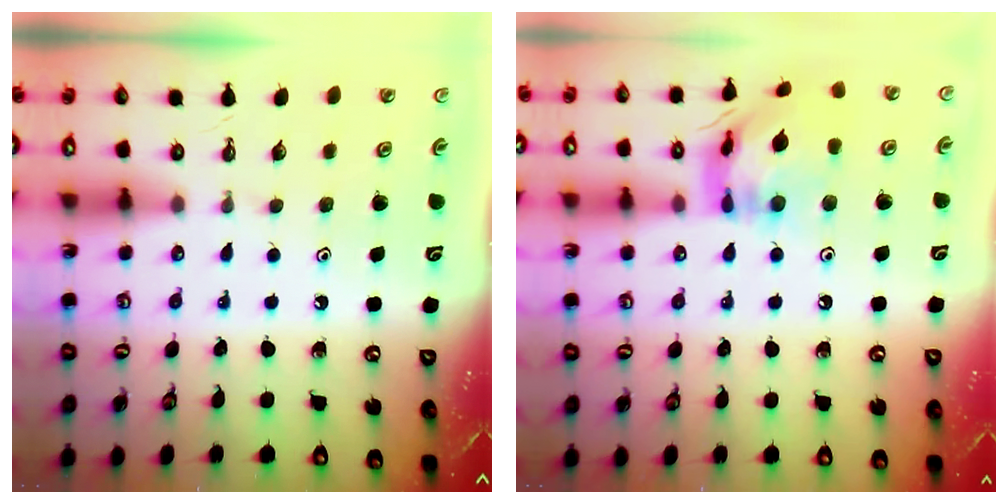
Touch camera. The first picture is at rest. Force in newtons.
{"total": 14.8, "press": 14.8, "slide": 1.2}